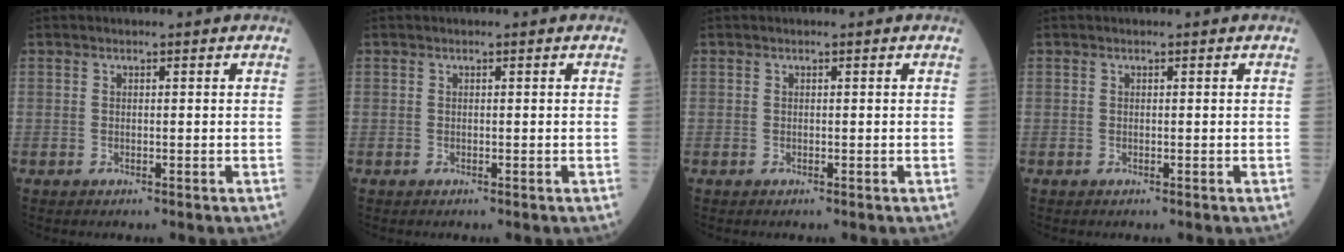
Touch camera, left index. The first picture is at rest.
{"total": 0.0}
{"total": 0.0}
{"total": 0.0}